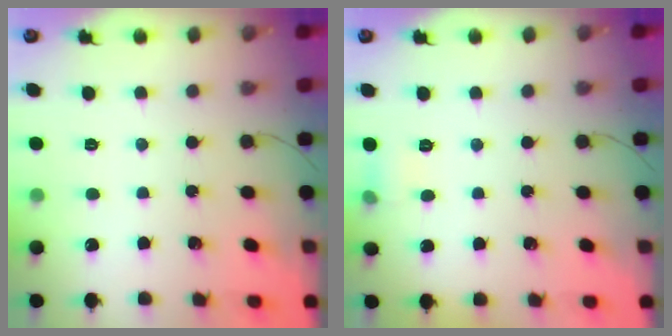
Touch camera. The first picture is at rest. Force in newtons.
{"total": 4.7, "press": 4.3, "slide": 1.8}